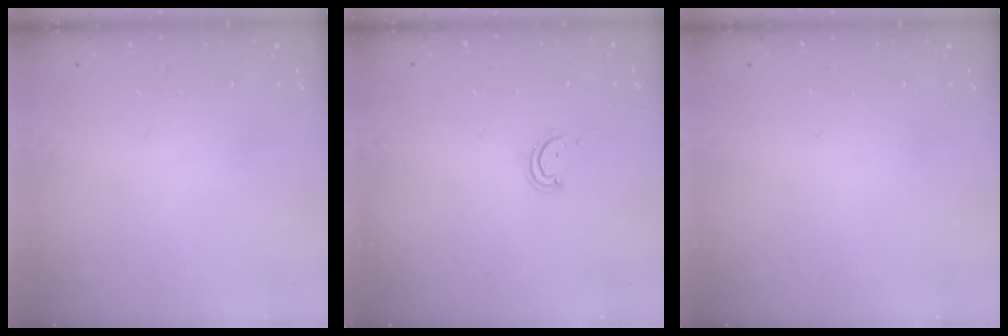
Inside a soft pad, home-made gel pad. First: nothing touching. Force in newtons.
{"total": 3.1, "press": 3.1, "slide": 0.2}
{"total": 0.0}